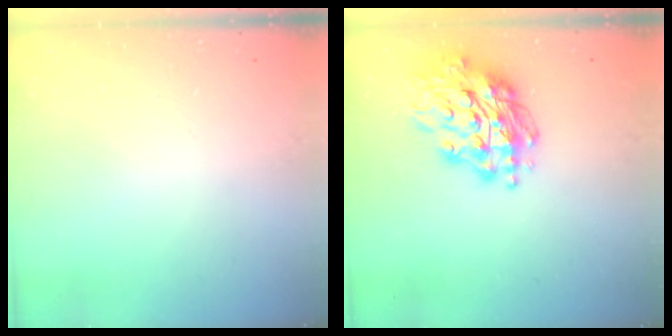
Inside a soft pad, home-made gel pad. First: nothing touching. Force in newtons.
{"total": 18.9, "press": 18.8, "slide": 2.2}